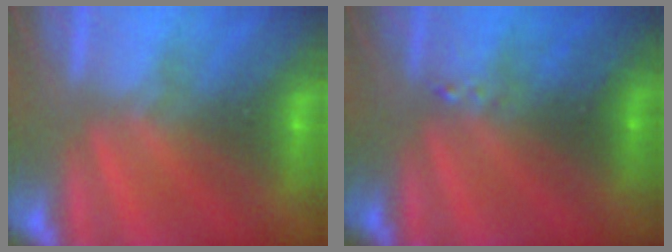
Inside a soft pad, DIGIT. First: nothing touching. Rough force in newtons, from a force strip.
{"total": 2.5}